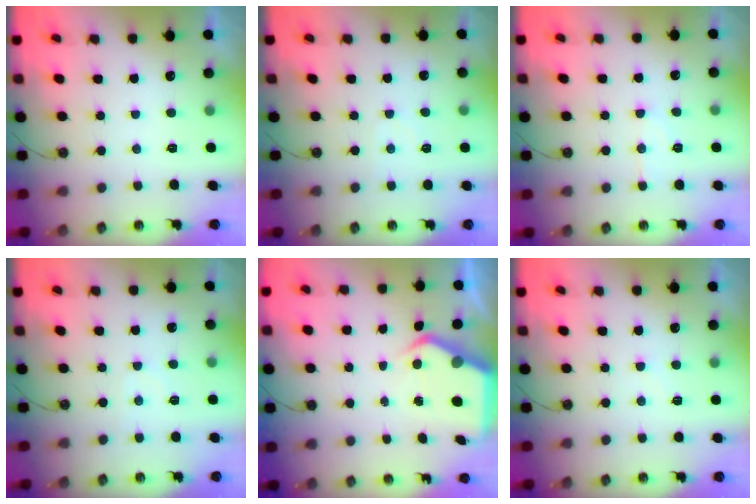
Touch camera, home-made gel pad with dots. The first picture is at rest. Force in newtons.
{"total": 3.3, "press": 3.3, "slide": 0.5}
{"total": 8.0, "press": 8.0, "slide": 0.7}
{"total": 3.3, "press": 3.3, "slide": 0.5}
{"total": 4.9, "press": 4.9, "slide": 0.2}
{"total": 3.7, "press": 3.6, "slide": 0.4}